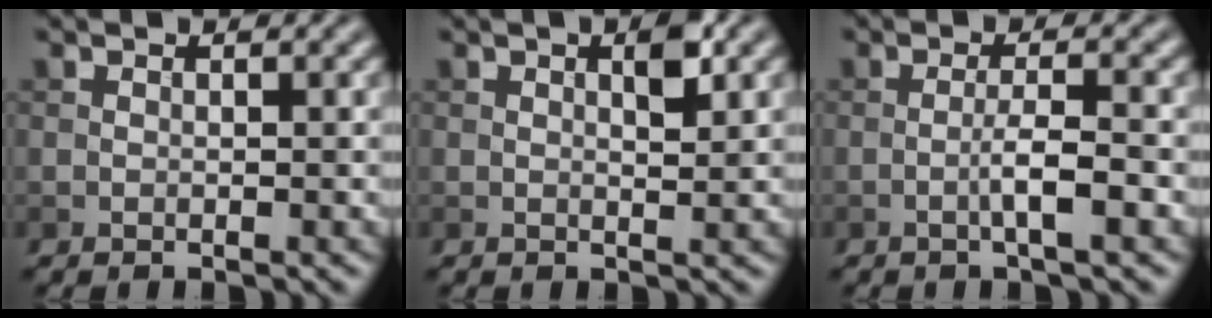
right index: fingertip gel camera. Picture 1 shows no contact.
{"total": 2.2, "force": [0.9, 0.5, 2.0], "torque": [-0.032, 0.002, 0.014]}
{"total": 2.6, "force": [-0.9, 0.2, 2.5], "torque": [-0.045, 0.007, -0.020]}